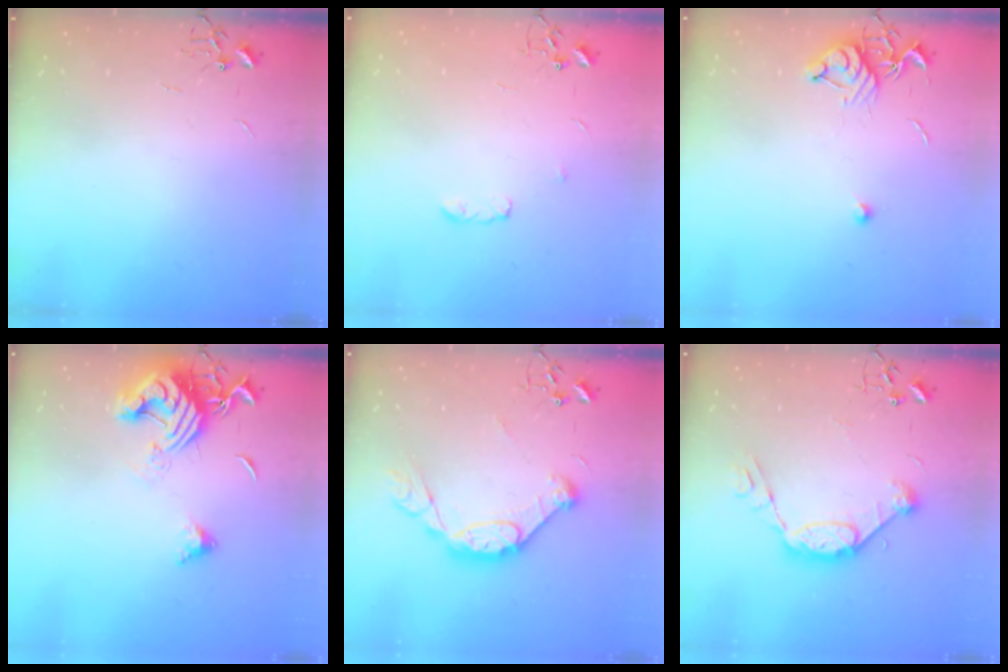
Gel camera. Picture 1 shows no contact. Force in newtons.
{"total": 4.9, "press": 4.9, "slide": 0.8}
{"total": 8.0, "press": 7.9, "slide": 0.9}
{"total": 14.6, "press": 14.5, "slide": 1.8}
{"total": 15.0, "press": 15.0, "slide": 0.9}
{"total": 12.1, "press": 12.1, "slide": 1.2}